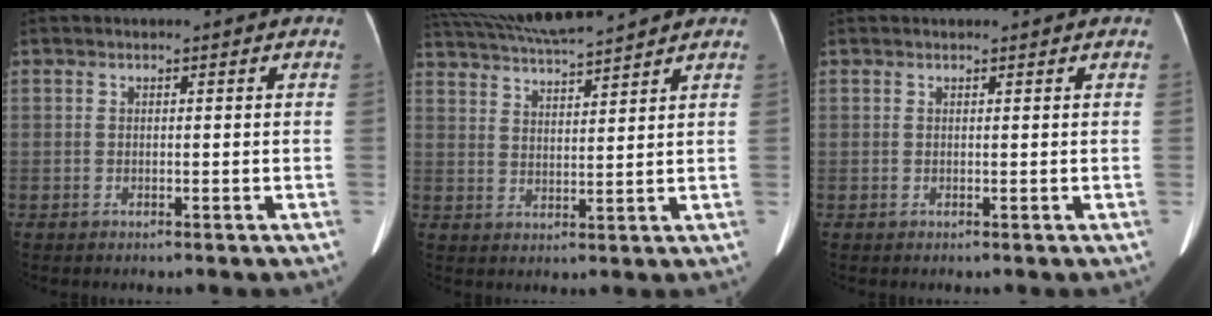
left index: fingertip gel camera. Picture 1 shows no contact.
{"total": 11.7, "force": [10.8, -0.1, 4.7], "torque": [-0.099, 0.020, 0.179]}
{"total": 1.6, "force": [1.5, 0.3, 0.5], "torque": [-0.012, 0.017, 0.018]}